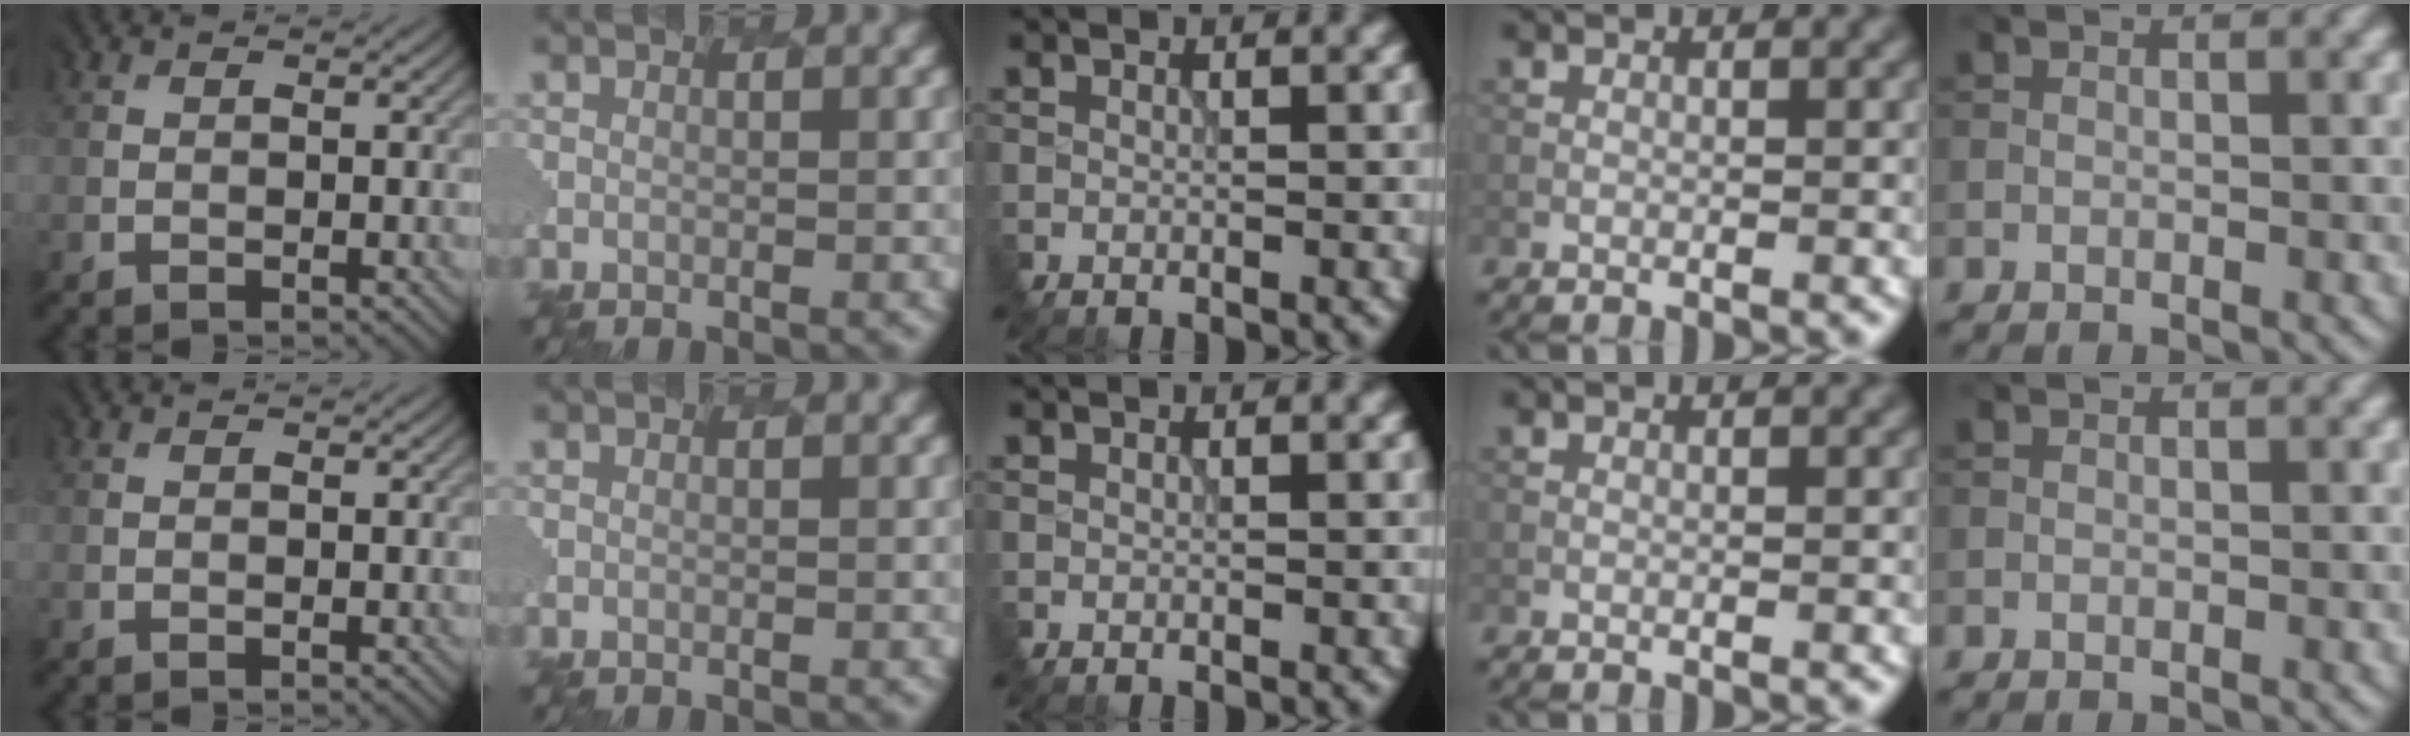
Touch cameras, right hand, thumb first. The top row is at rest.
{}